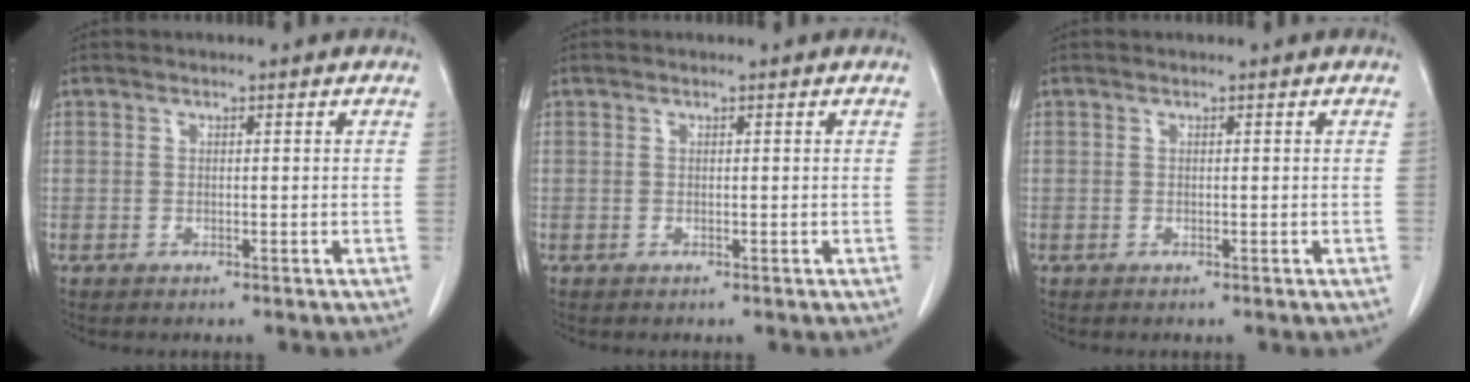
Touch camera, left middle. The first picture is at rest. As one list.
[{"total": 0.0}, {"total": 0.0}]